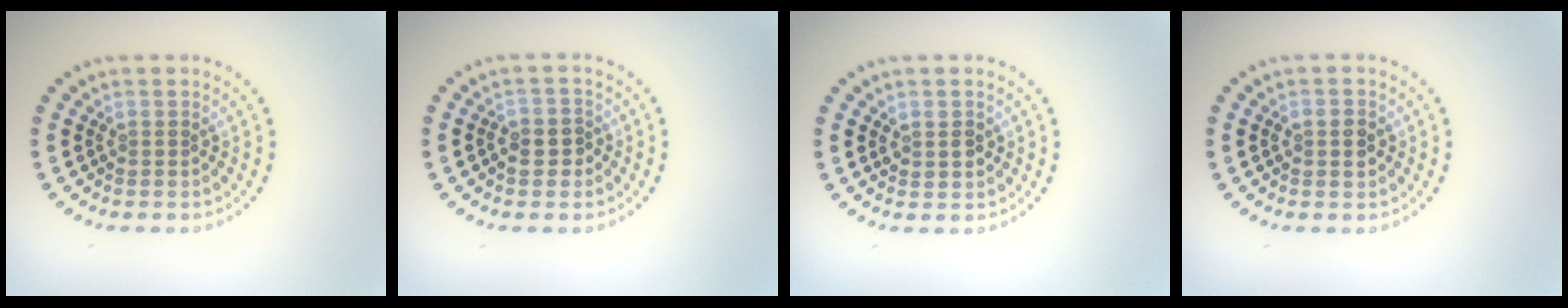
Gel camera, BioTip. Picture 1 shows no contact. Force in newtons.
{"total": 2.3, "press": 2.2, "slide": 0.7}
{"total": 1.5, "press": 1.4, "slide": 0.2}
{"total": 1.6, "press": 1.6, "slide": 0.2}